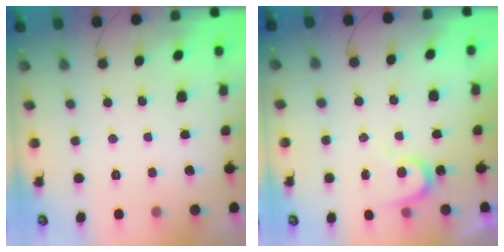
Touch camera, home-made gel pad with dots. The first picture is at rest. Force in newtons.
{"total": 7.3, "press": 7.3, "slide": 0.3}